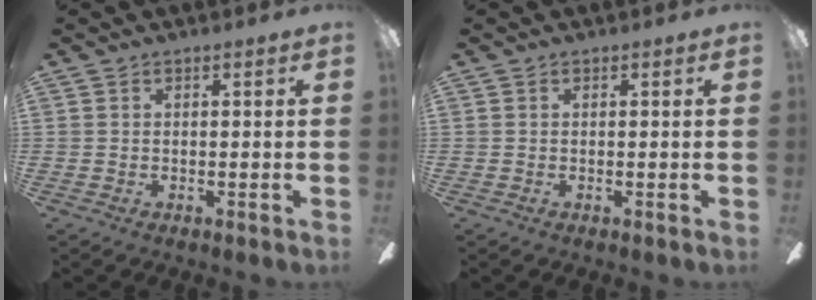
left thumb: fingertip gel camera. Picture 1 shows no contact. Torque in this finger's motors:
{"motor_torque": [-0.01, 0.00, 0.10, -0.09, 0.00]}